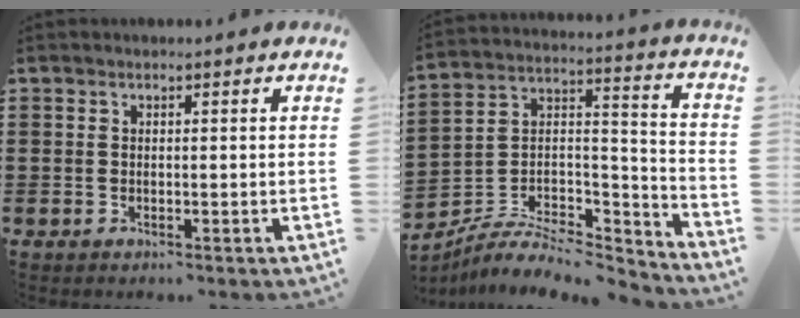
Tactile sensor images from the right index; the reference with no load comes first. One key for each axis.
{"total": 7.0, "fx": -5.6, "fy": 3.1, "fz": 2.8, "tx": -0.052, "ty": 0.006, "tz": -0.107}